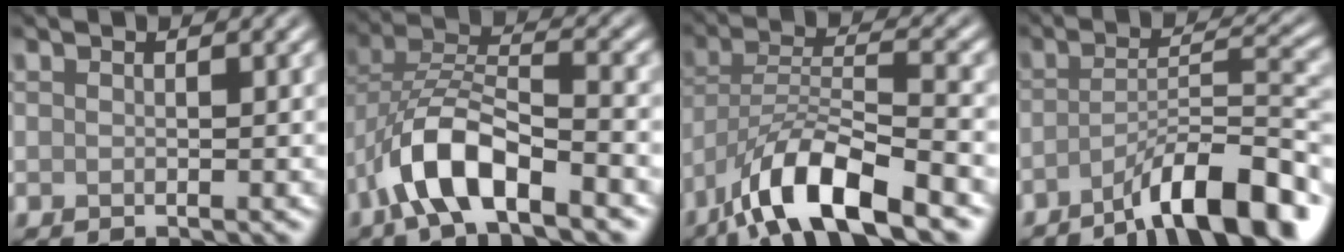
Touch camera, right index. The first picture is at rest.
{"total": 8.2, "force": [-4.7, 2.8, 6.2], "torque": [-0.116, 0.010, -0.092]}
{"total": 9.2, "force": [-6.2, 2.3, 6.4], "torque": [-0.112, 0.004, -0.119]}
{"total": 9.0, "force": [-5.9, 1.8, 6.5], "torque": [-0.094, 0.012, -0.099]}